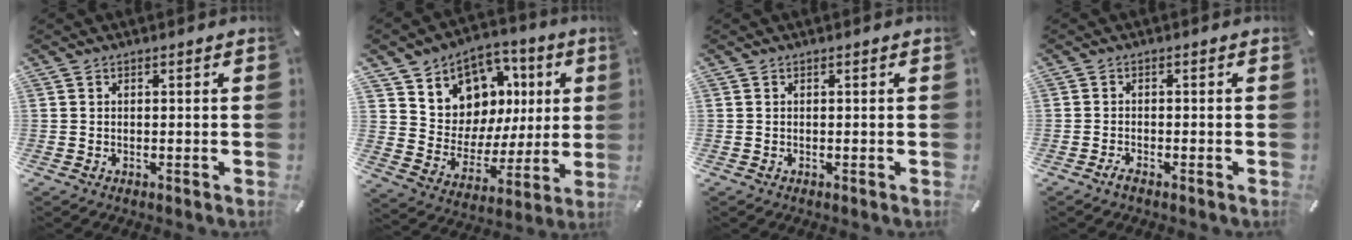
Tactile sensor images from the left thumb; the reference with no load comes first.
{"total": 10.5, "force": [4.6, 9.3, 1.5], "torque": [-0.030, -0.055, 0.093]}
{"total": 0.0}
{"total": 1.4, "force": [-1.2, 0.3, 0.7], "torque": [-0.015, 0.002, -0.023]}